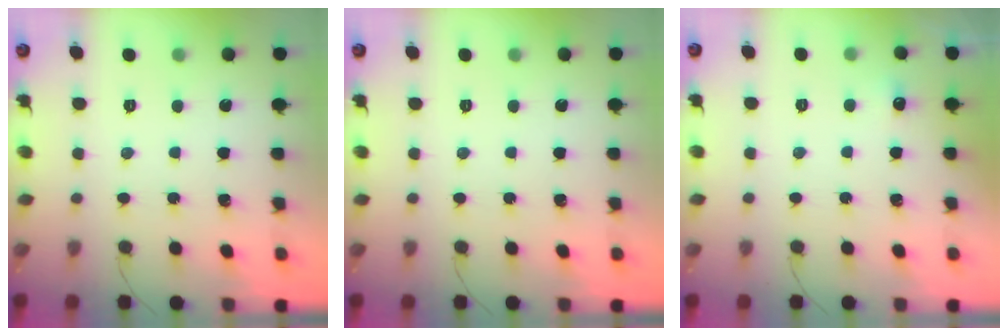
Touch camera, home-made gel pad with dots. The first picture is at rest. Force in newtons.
{"total": 0.0}
{"total": 3.9, "press": 3.7, "slide": 1.3}